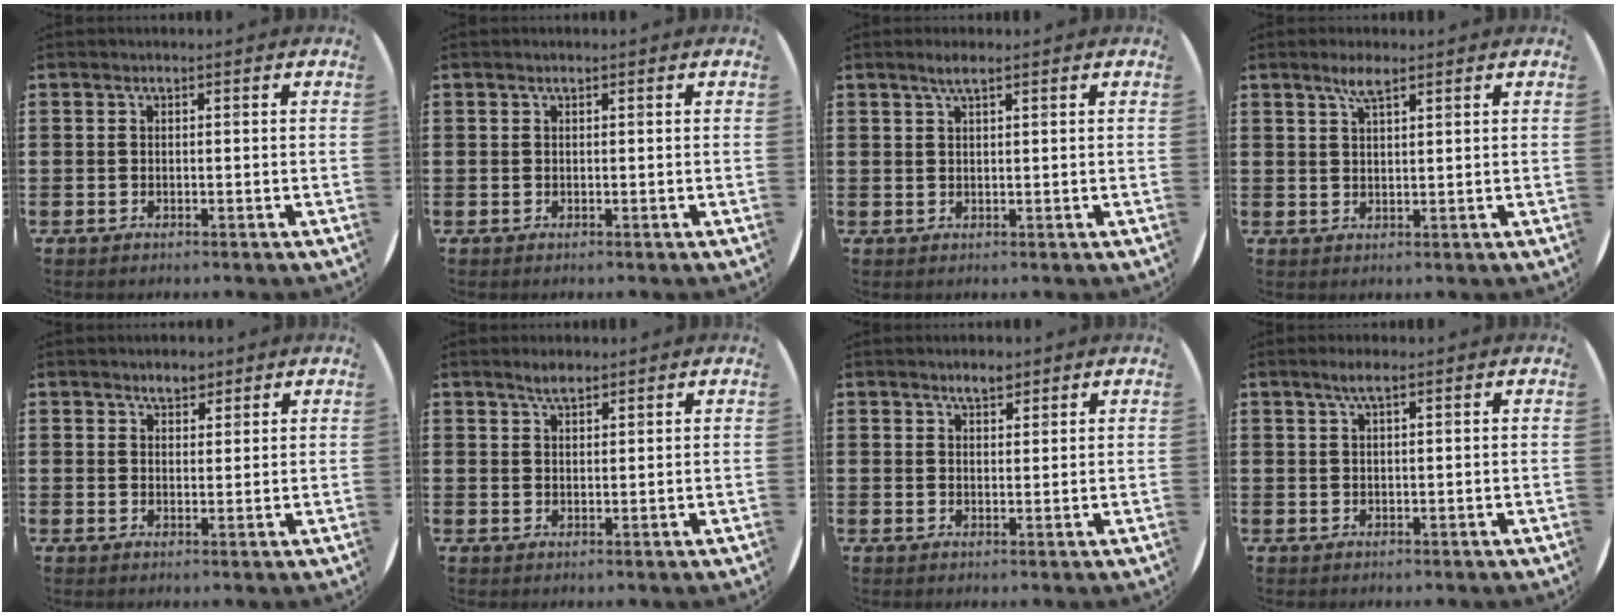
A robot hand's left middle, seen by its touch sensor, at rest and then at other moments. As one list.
[{"total": 0.0}, {"total": 2.0, "force": [1.4, 0.2, 1.4], "torque": [-0.028, 0.005, 0.024]}, {"total": 3.0, "force": [2.2, 0.6, 2.0], "torque": [-0.042, 0.006, 0.038]}, {"total": 2.6, "force": [2.3, 1.1, 0.7], "torque": [-0.007, 0.002, 0.041]}, {"total": 2.2, "force": [2.0, 0.6, 0.8], "torque": [-0.018, 0.005, 0.037]}, {"total": 2.6, "force": [2.2, 1.0, 0.8], "torque": [-0.011, 0.002, 0.040]}, {"total": 2.2, "force": [1.4, 0.3, 1.7], "torque": [-0.033, 0.007, 0.024]}]